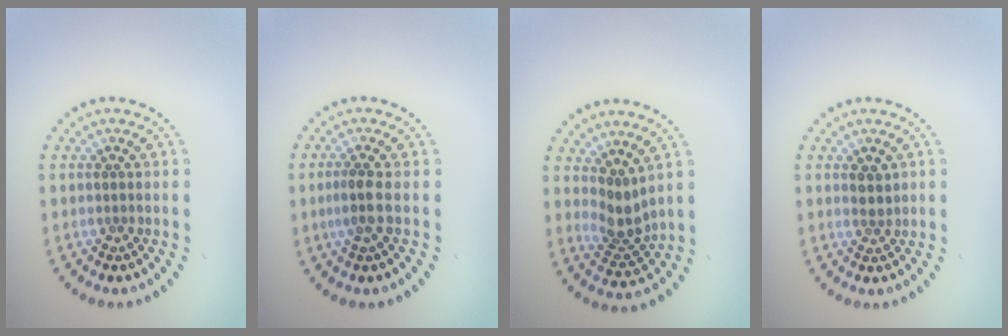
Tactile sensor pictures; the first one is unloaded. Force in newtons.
{"total": 2.0, "press": 1.7, "slide": 1.0}
{"total": 2.7, "press": 2.1, "slide": 1.7}
{"total": 1.5, "press": 1.4, "slide": 0.5}